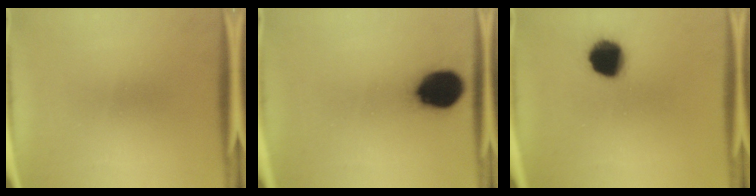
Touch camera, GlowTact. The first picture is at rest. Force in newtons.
{"total": 14.8}
{"total": 10.6}